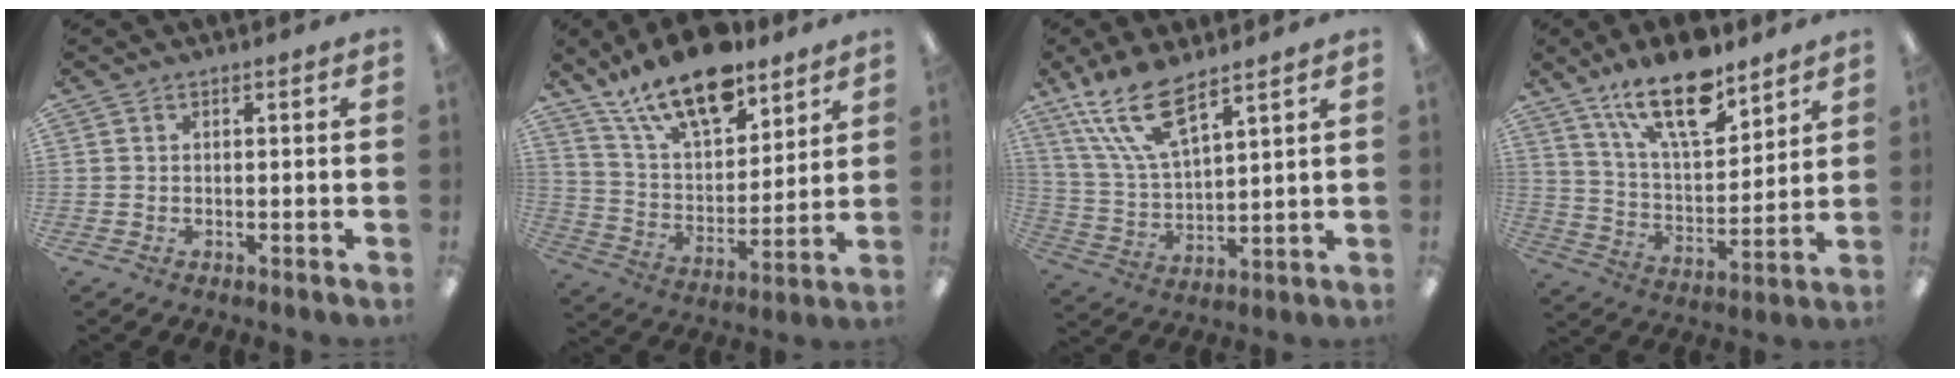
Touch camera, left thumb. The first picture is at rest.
{"total": 18.6, "force": [13.8, 7.6, 9.9], "torque": [-0.178, -0.074, 0.243]}
{"total": 14.8, "force": [10.1, 5.3, 9.4], "torque": [-0.211, -0.036, 0.181]}
{"total": 18.7, "force": [13.3, 7.2, 11.0], "torque": [-0.187, -0.070, 0.226]}